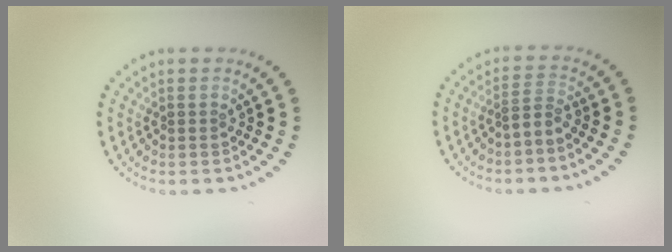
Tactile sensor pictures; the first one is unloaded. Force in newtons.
{"total": 1.5, "press": 1.0, "slide": 1.1}